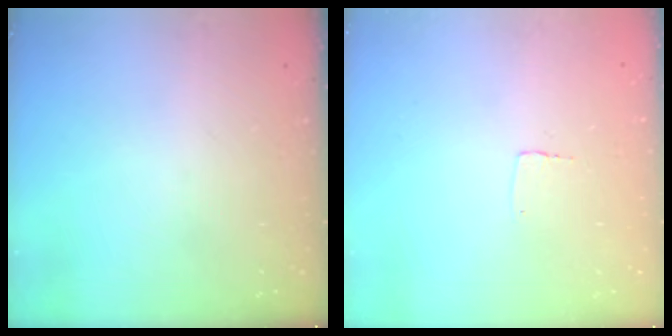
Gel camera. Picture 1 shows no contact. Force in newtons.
{"total": 2.3, "press": 2.3, "slide": 0.1}